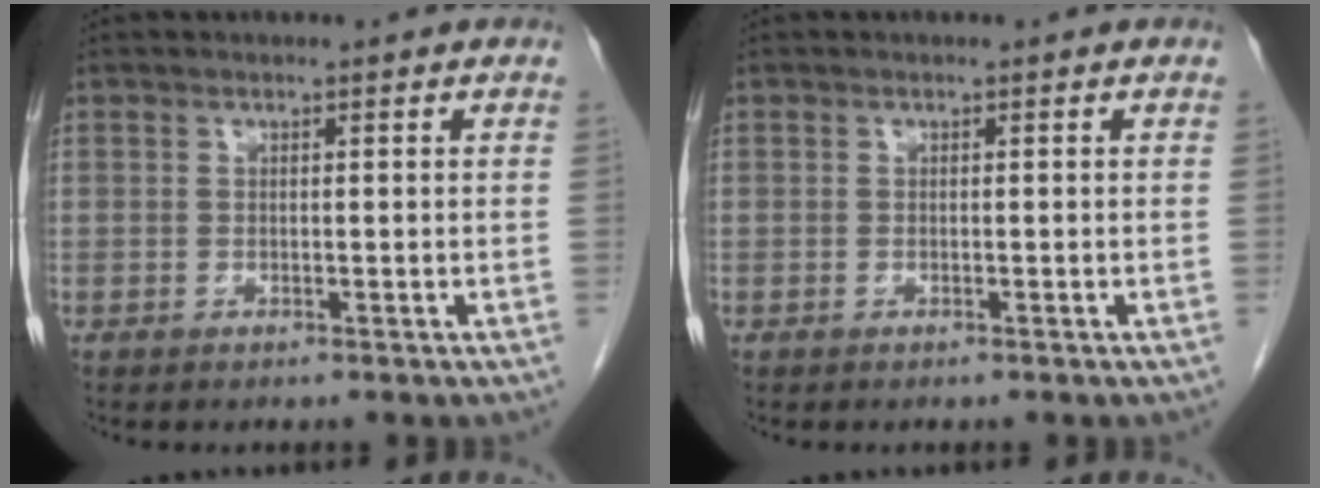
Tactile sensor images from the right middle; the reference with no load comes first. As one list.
[{"total": 0.0}]